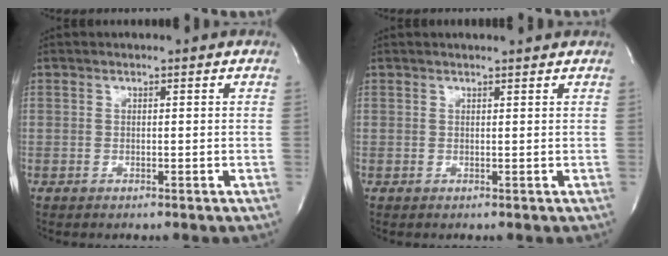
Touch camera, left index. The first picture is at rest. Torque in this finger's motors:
{"motor_torque": [0.40, -0.40, 0.12, 0.01]}